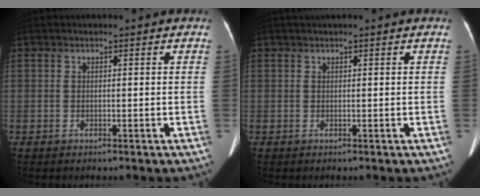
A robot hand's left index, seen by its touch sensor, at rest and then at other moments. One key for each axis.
{"total": 1.9, "fx": 1.5, "fy": 0.0, "fz": 1.1, "tx": -0.011, "ty": 0.030, "tz": 0.025}